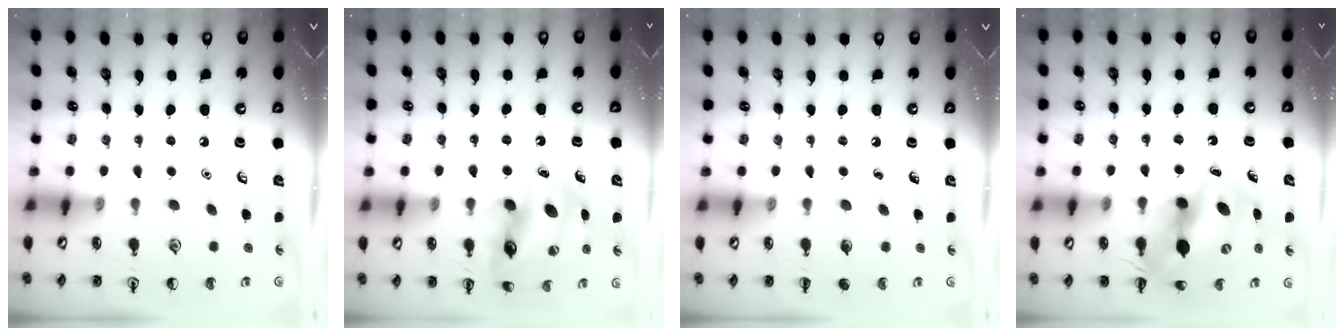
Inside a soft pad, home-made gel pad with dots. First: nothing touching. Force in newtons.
{"total": 16.3, "press": 16.2, "slide": 2.3}
{"total": 0.0}
{"total": 12.2, "press": 11.8, "slide": 3.3}